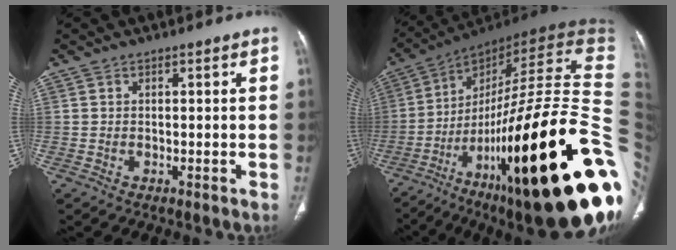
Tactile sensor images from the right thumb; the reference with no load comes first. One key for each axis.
{"total": 48.6, "fx": -12.2, "fy": 12.3, "fz": 45.4, "tx": -0.587, "ty": 0.069, "tz": -0.193}